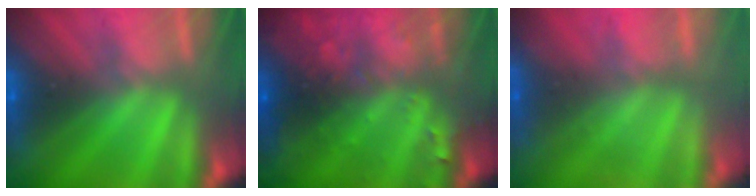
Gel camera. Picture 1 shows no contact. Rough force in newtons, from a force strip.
{"total": 9.8}
{"total": 2.3}